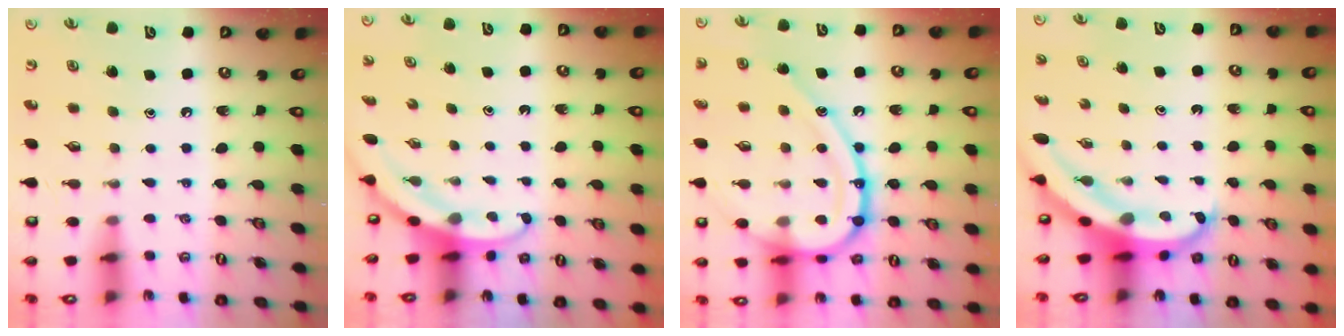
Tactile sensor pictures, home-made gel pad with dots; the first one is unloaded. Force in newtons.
{"total": 2.9, "press": 2.9, "slide": 0.1}
{"total": 23.4, "press": 23.3, "slide": 2.2}
{"total": 6.7, "press": 6.7, "slide": 0.8}